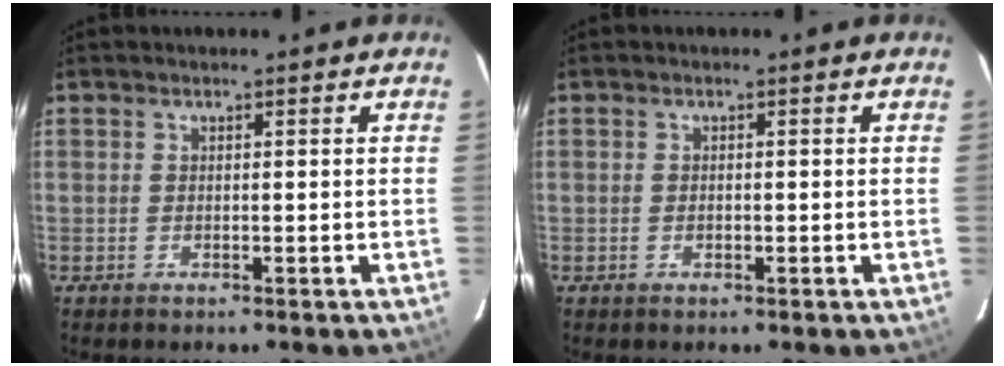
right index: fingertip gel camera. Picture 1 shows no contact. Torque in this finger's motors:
{"motor_torque": [-0.19, 0.07, -0.02, 0.00]}